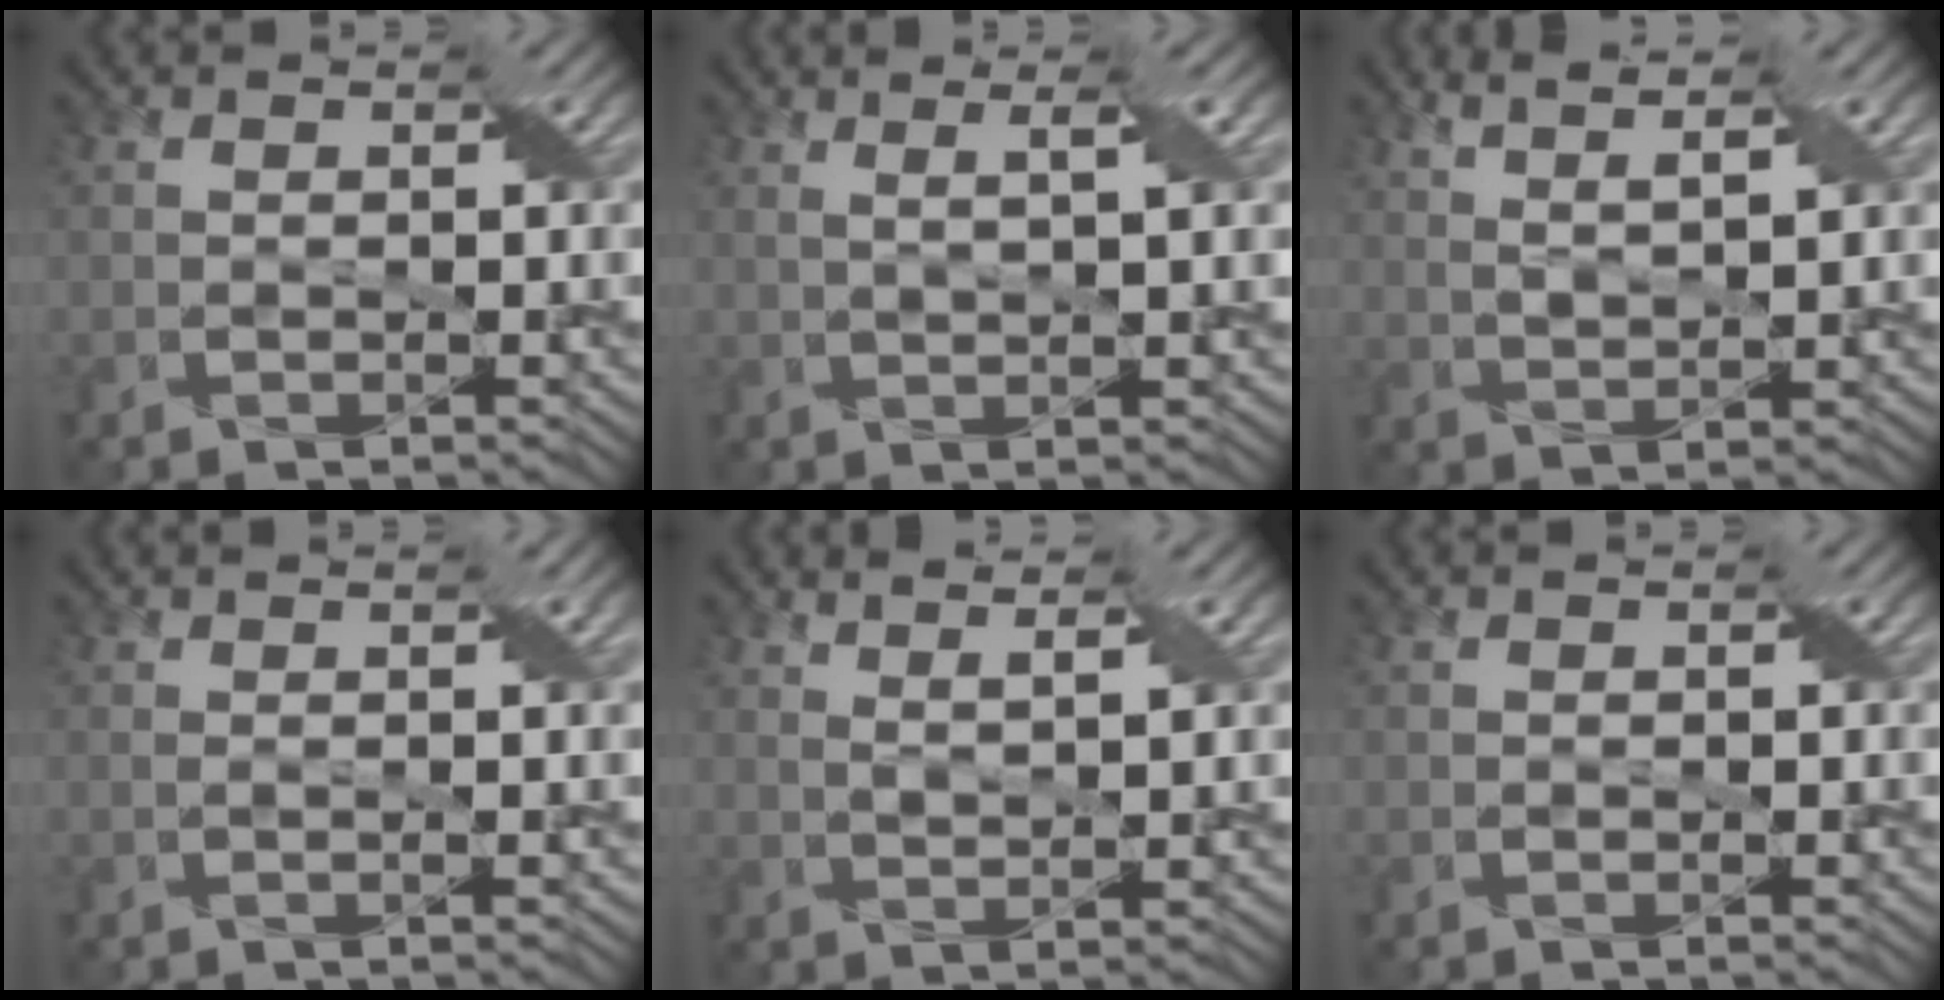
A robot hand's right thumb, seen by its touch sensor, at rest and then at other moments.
{"total": 3.8, "force": [1.7, 0.4, 3.4], "torque": [-0.048, 0.003, 0.022]}
{"total": 4.7, "force": [3.3, 0.7, 3.3], "torque": [-0.053, 0.008, 0.055]}
{"total": 2.2, "force": [0.6, 0.3, 2.1], "torque": [-0.029, 0.007, 0.004]}
{"total": 3.4, "force": [2.4, 0.4, 2.4], "torque": [-0.037, 0.000, 0.042]}
{"total": 0.0}